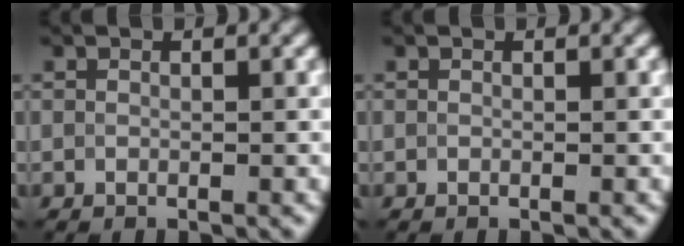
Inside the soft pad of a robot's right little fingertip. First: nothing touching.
{"total": 0.0}